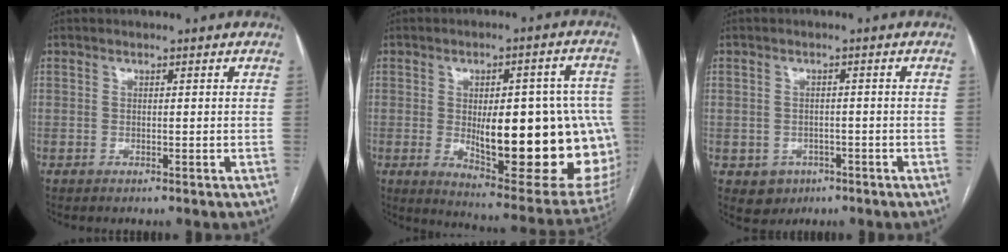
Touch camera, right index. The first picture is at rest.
{"total": 25.1, "force": [-2.5, 7.9, 23.7], "torque": [-0.235, 0.009, -0.005]}
{"total": 3.9, "force": [-1.7, 3.4, 0.8], "torque": [-0.009, 0.005, -0.015]}